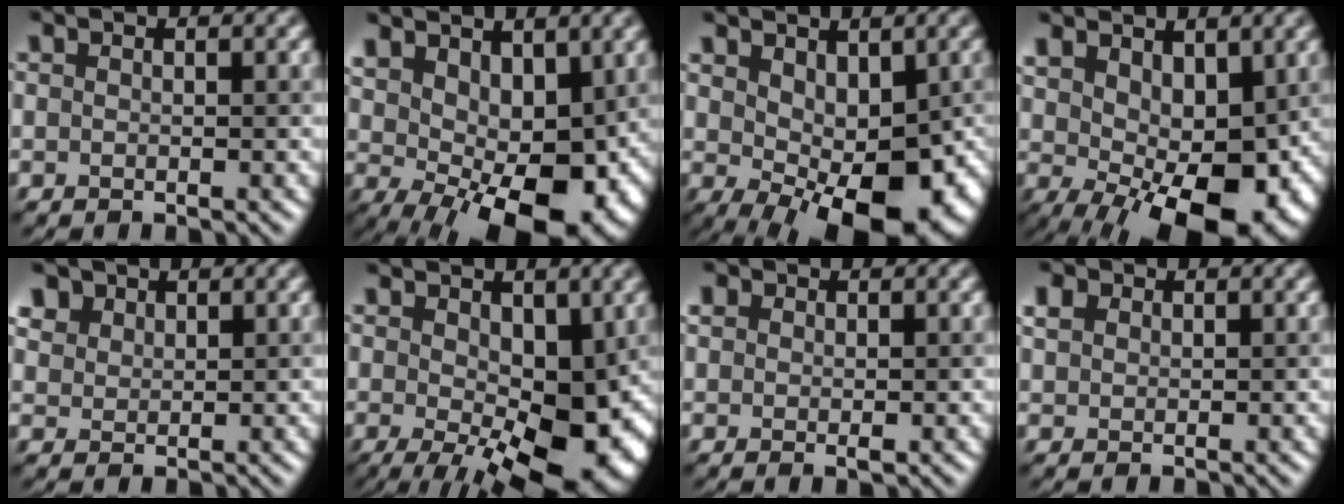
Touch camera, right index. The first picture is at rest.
{"total": 12.4, "force": [1.1, 7.0, 10.1], "torque": [-0.148, -0.014, 0.054]}
{"total": 10.6, "force": [-1.7, 5.9, 8.7], "torque": [-0.128, -0.016, 0.003]}
{"total": 12.5, "force": [-0.2, 7.1, 10.3], "torque": [-0.159, -0.019, 0.030]}
{"total": 2.4, "force": [2.0, 1.4, 0.2], "torque": [-0.017, 0.002, 0.053]}
{"total": 12.0, "force": [-1.9, 5.7, 10.3], "torque": [-0.150, -0.012, -0.007]}
{"total": 0.8, "force": [0.4, 0.6, 0.4], "torque": [-0.004, 0.007, 0.013]}
{"total": 1.4, "force": [1.0, 0.9, 0.2], "torque": [-0.007, 0.013, 0.024]}